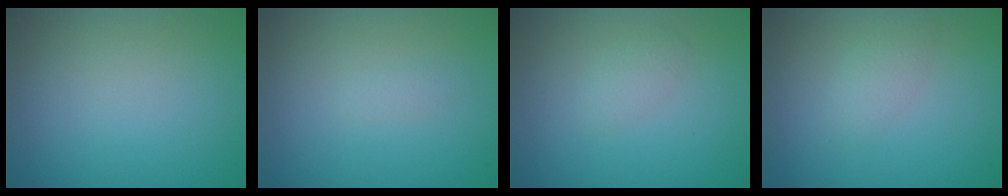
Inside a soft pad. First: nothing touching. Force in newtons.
{"total": 0.5, "press": 0.5, "slide": 0.0}
{"total": 1.1, "press": 1.1, "slide": 0.1}
{"total": 1.5, "press": 1.5, "slide": 0.1}